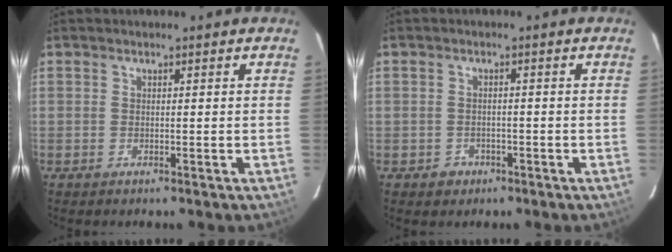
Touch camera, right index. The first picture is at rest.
{"total": 2.7, "force": [-1.3, 2.4, 0.3], "torque": [-0.011, 0.005, -0.015]}